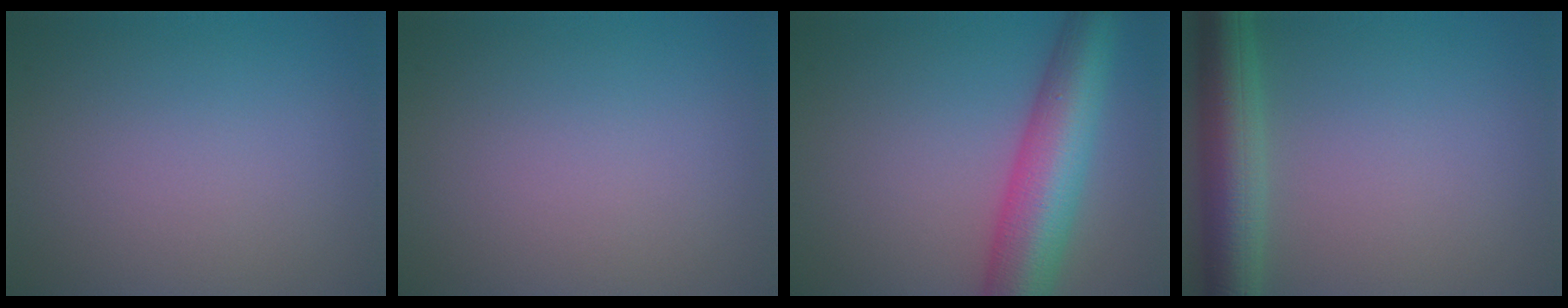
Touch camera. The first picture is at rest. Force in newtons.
{"total": 0.0}
{"total": 9.4, "press": 9.4, "slide": 0.3}
{"total": 5.9, "press": 5.9, "slide": 0.2}